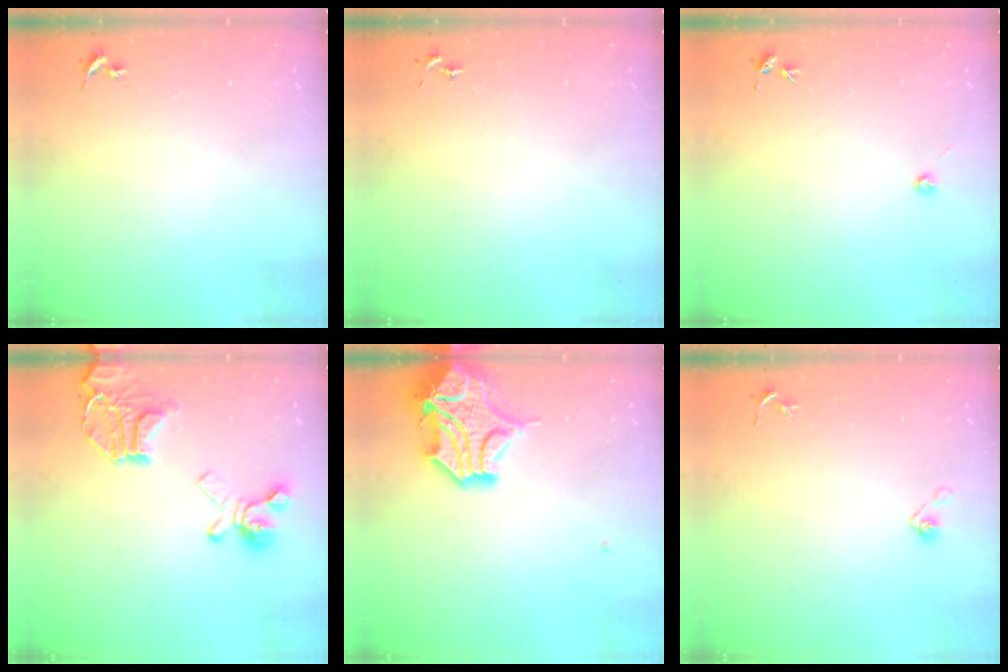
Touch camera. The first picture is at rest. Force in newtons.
{"total": 0.0}
{"total": 4.1, "press": 4.1, "slide": 0.4}
{"total": 19.9, "press": 19.8, "slide": 2.0}
{"total": 15.0, "press": 14.8, "slide": 2.2}
{"total": 4.0, "press": 3.4, "slide": 2.0}